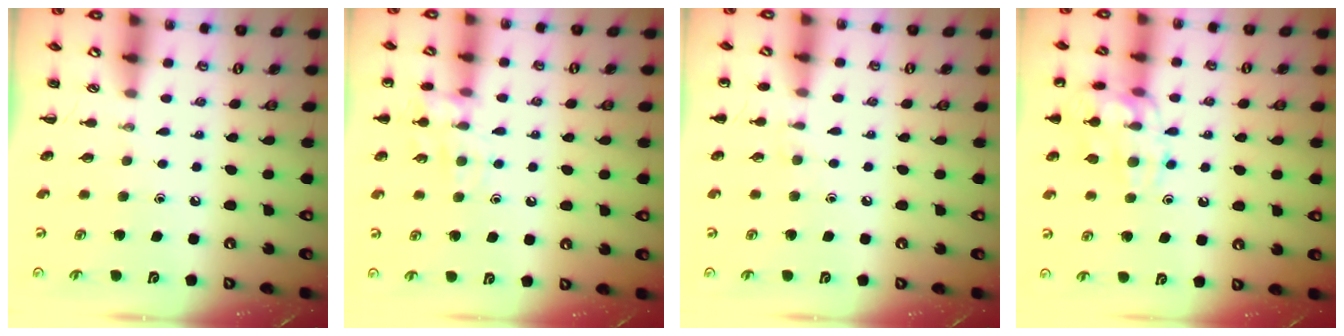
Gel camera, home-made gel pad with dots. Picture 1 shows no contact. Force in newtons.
{"total": 10.5, "press": 10.5, "slide": 0.8}
{"total": 5.6, "press": 5.3, "slide": 1.7}
{"total": 14.4, "press": 14.3, "slide": 1.4}